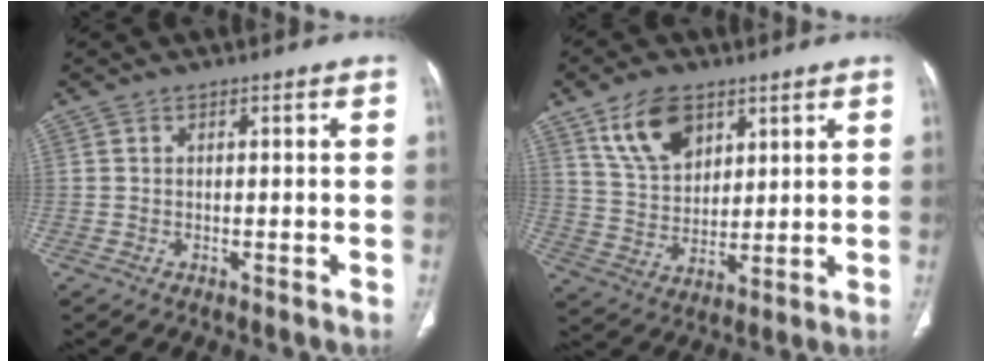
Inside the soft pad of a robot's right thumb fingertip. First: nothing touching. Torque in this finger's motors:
{"motor_torque": [-0.08, 0.09, 0.21, 0.21, 0.25]}